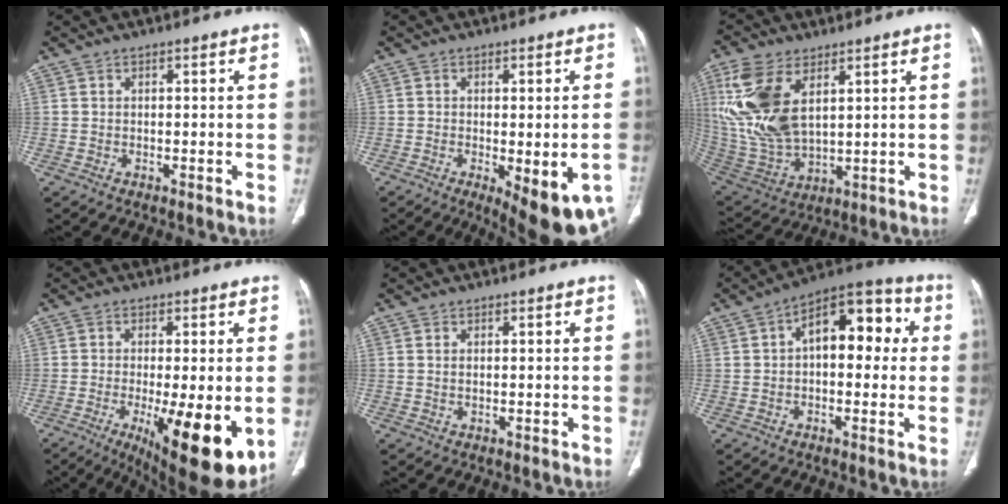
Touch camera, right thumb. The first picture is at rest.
{"total": 12.4, "force": [-5.1, 4.3, 10.5], "torque": [-0.120, -0.003, -0.057]}
{"total": 16.8, "force": [5.9, 9.0, 12.9], "torque": [-0.280, -0.019, 0.129]}
{"total": 15.7, "force": [-4.4, 4.5, 14.4], "torque": [-0.184, -0.025, -0.049]}
{"total": 0.9, "force": [0.3, 0.4, 0.7], "torque": [-0.019, 0.000, 0.008]}
{"total": 14.4, "force": [2.3, 7.7, 11.9], "torque": [-0.134, 0.040, 0.025]}